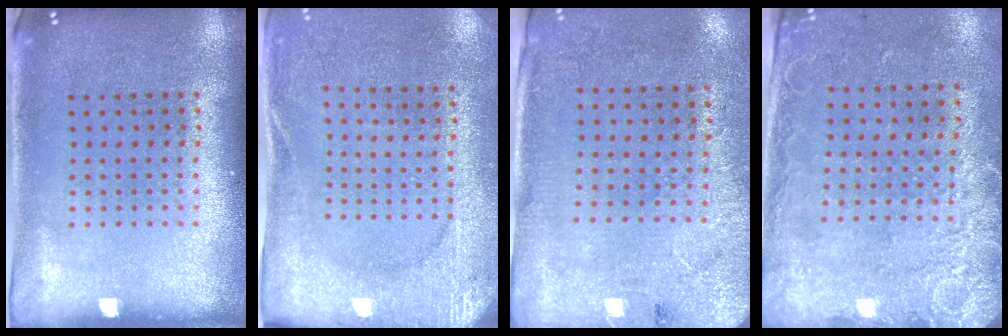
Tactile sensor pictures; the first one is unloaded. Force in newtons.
{"total": 2.6, "press": 2.4, "slide": 0.9}
{"total": 2.6, "press": 2.2, "slide": 1.4}
{"total": 2.6, "press": 2.0, "slide": 1.7}